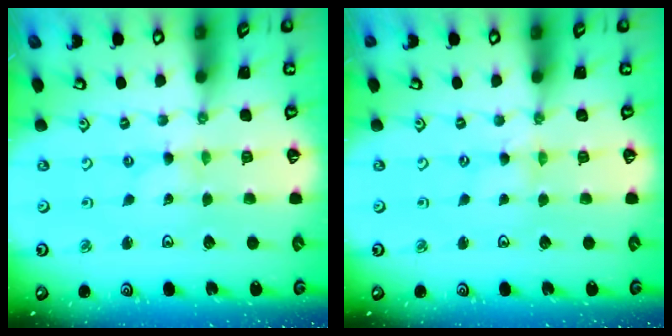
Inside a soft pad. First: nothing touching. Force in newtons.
{"total": 0.0}